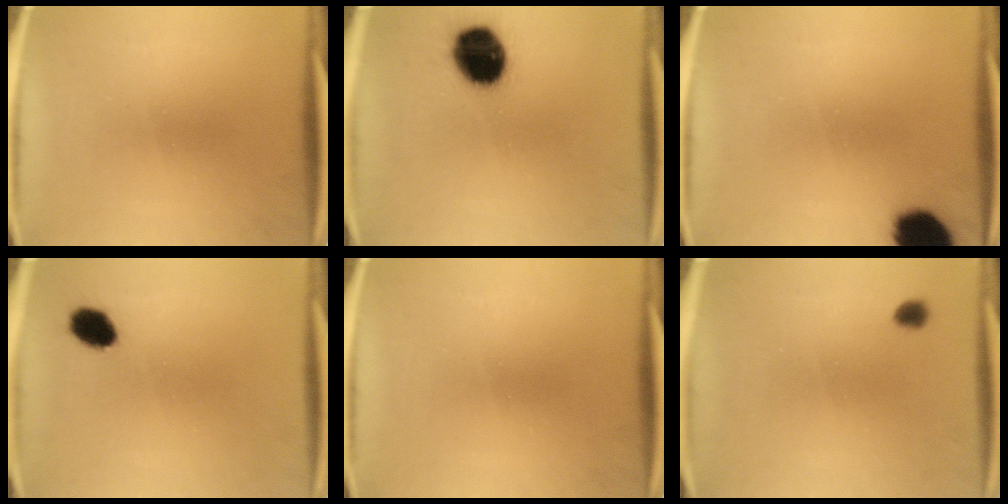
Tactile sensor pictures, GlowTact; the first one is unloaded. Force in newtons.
{"total": 15.7}
{"total": 12.3}
{"total": 5.5}
{"total": 0.0}
{"total": 1.8}